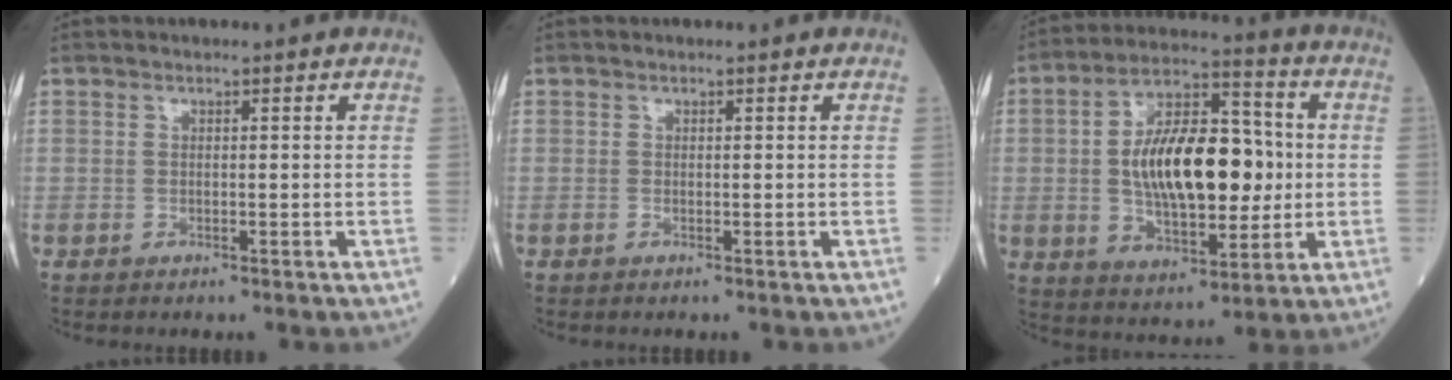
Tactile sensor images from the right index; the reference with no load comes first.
{"total": 0.0}
{"total": 16.5, "force": [0.5, 7.2, 14.9], "torque": [-0.267, 0.021, 0.013]}